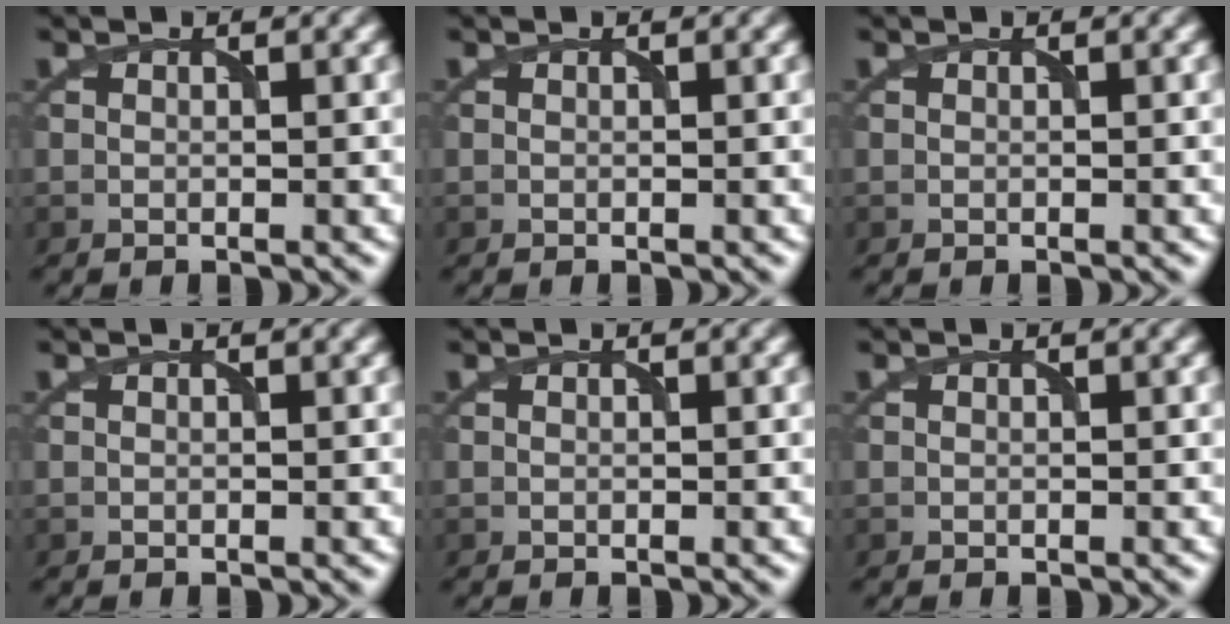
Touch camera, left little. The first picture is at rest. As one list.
[{"total": 0.0}, {"total": 0.0}, {"total": 0.0}, {"total": 0.0}, {"total": 0.0}]